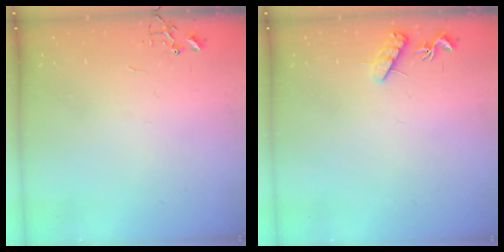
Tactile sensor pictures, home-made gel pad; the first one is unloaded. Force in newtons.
{"total": 8.1, "press": 8.1, "slide": 0.6}